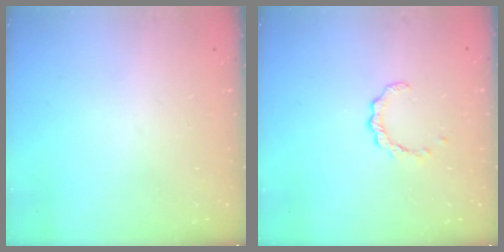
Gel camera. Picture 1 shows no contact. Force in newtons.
{"total": 2.9, "press": 2.8, "slide": 0.4}